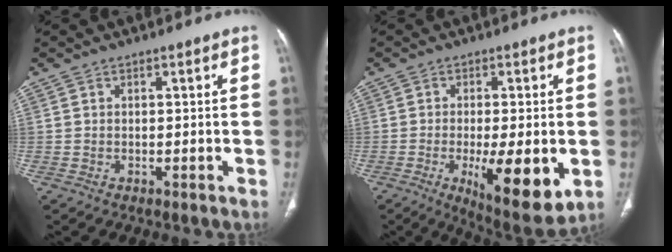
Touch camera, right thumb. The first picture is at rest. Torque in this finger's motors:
{"motor_torque": [1.12, 2.58, 0.02, -0.03, 0.33]}